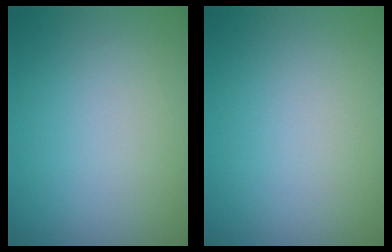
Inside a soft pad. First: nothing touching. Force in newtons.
{"total": 0.0}